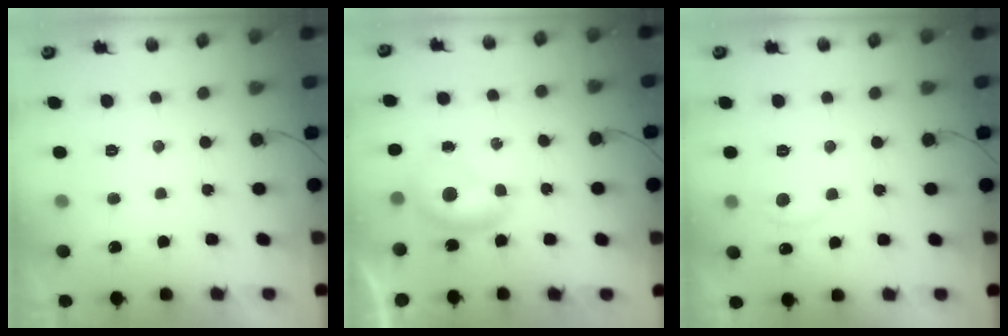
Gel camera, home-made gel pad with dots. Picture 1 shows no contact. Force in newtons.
{"total": 6.1, "press": 6.1, "slide": 0.9}
{"total": 5.9, "press": 5.9, "slide": 0.8}